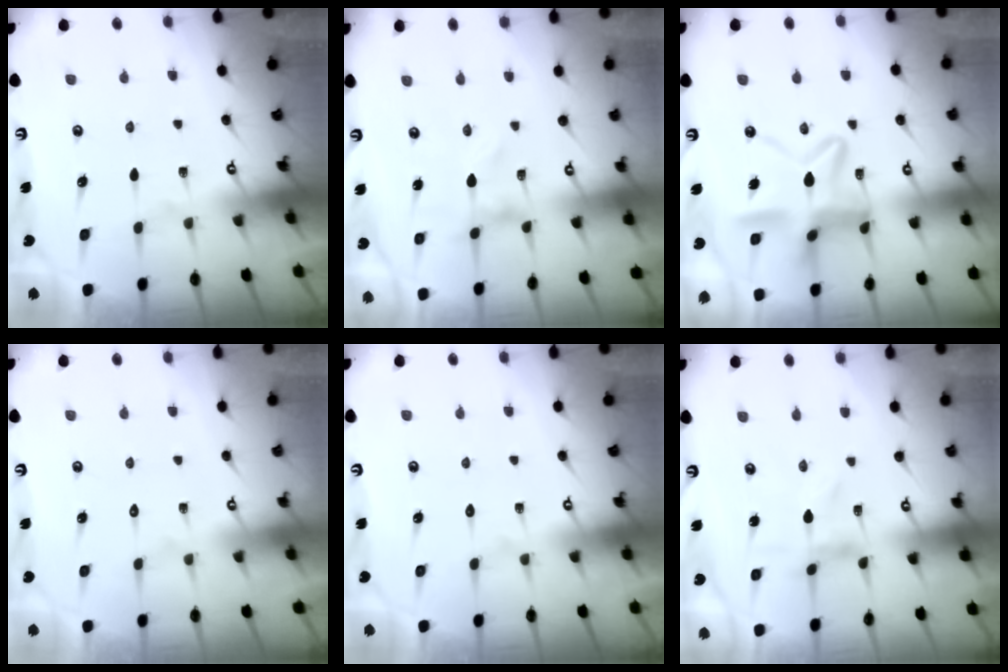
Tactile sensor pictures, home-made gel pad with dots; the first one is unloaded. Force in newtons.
{"total": 0.0}
{"total": 13.2, "press": 13.2, "slide": 1.1}
{"total": 1.6, "press": 1.6, "slide": 0.1}
{"total": 1.8, "press": 1.8, "slide": 0.2}
{"total": 0.0}